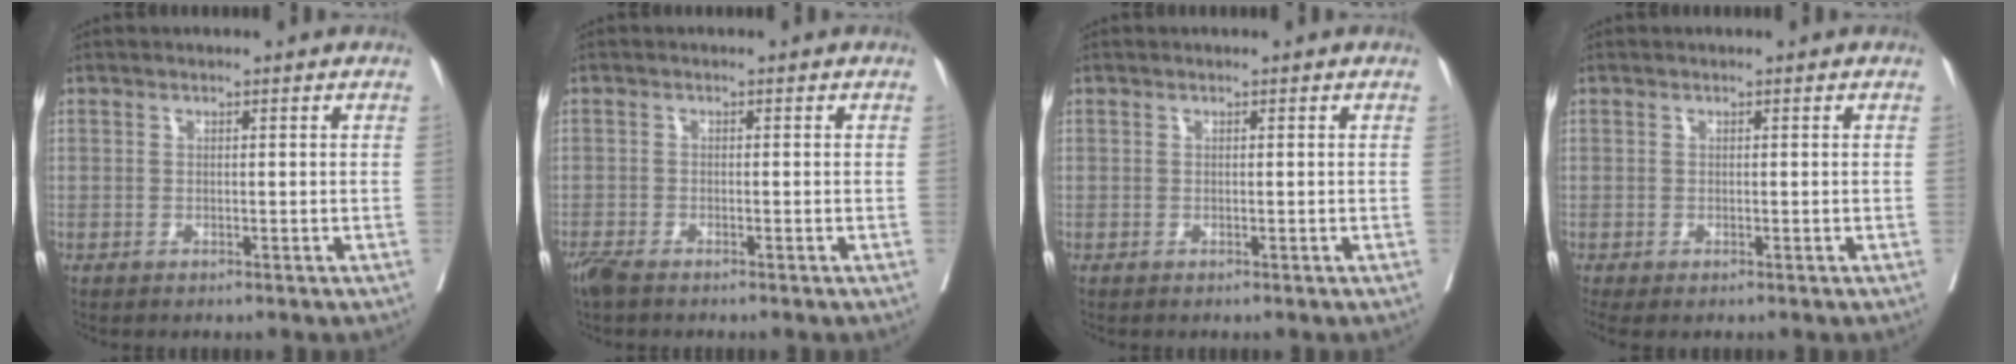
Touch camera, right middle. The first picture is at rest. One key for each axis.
{"total": 2.7, "fx": -2.2, "fy": 0.7, "fz": 1.5, "tx": -0.035, "ty": -0.009, "tz": -0.043}
{"total": 0.0}
{"total": 1.9, "fx": -1.4, "fy": 0.7, "fz": 1.2, "tx": -0.015, "ty": -0.009, "tz": -0.019}